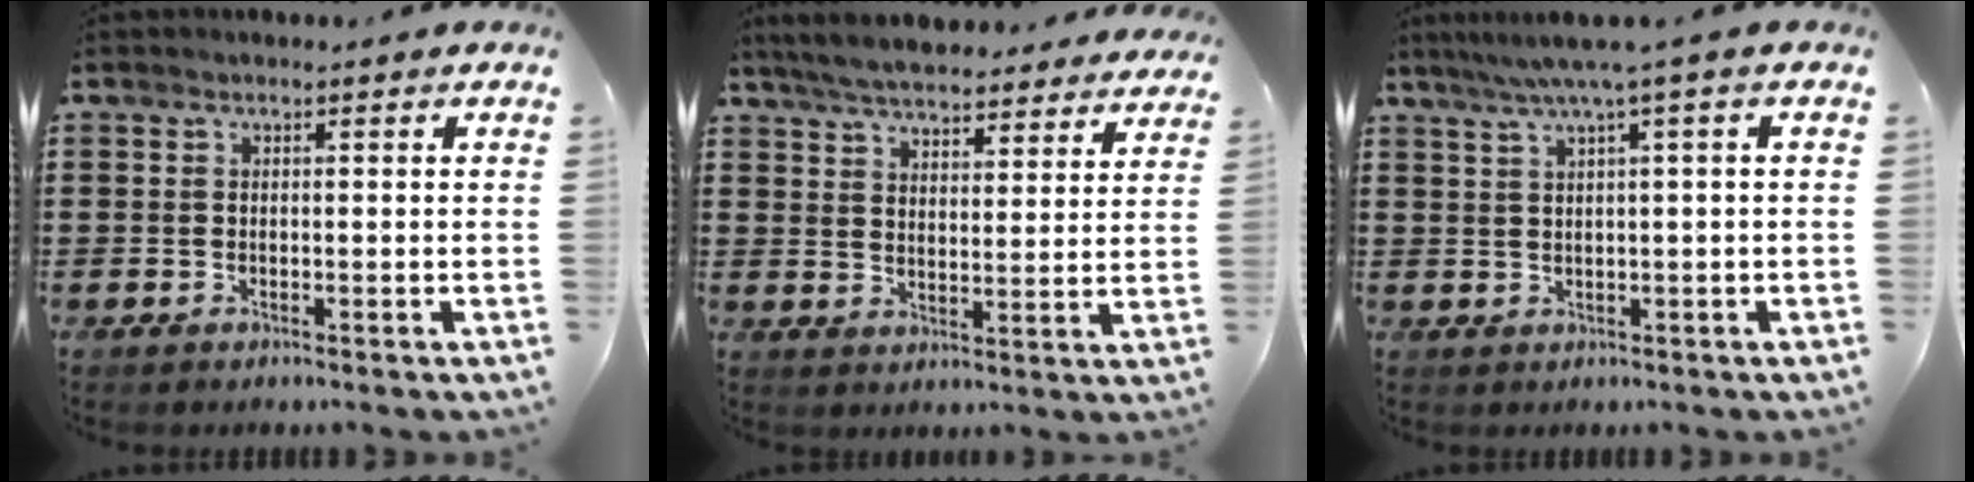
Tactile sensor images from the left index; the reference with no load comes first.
{"total": 5.9, "force": [5.7, 0.8, 1.1], "torque": [-0.046, -0.022, 0.104]}
{"total": 3.7, "force": [1.4, -0.6, 3.4], "torque": [-0.066, -0.004, 0.021]}